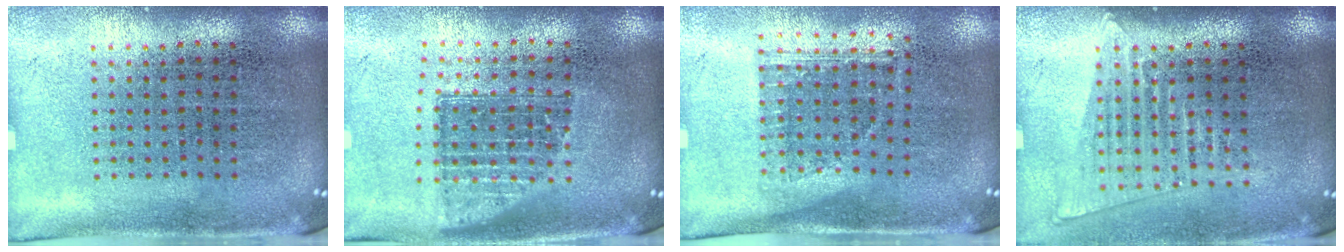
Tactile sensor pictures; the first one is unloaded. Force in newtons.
{"total": 1.5, "press": 1.2, "slide": 0.9}
{"total": 1.1, "press": 0.9, "slide": 0.7}
{"total": 1.4, "press": 1.3, "slide": 0.5}